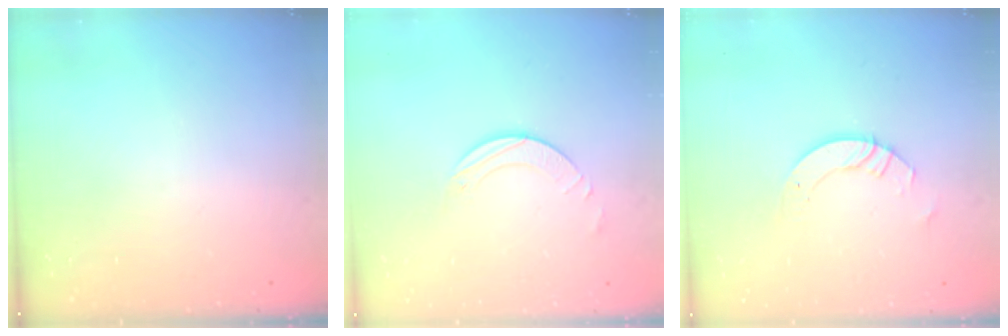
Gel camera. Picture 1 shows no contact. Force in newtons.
{"total": 2.5, "press": 2.5, "slide": 0.2}
{"total": 3.5, "press": 3.5, "slide": 0.3}